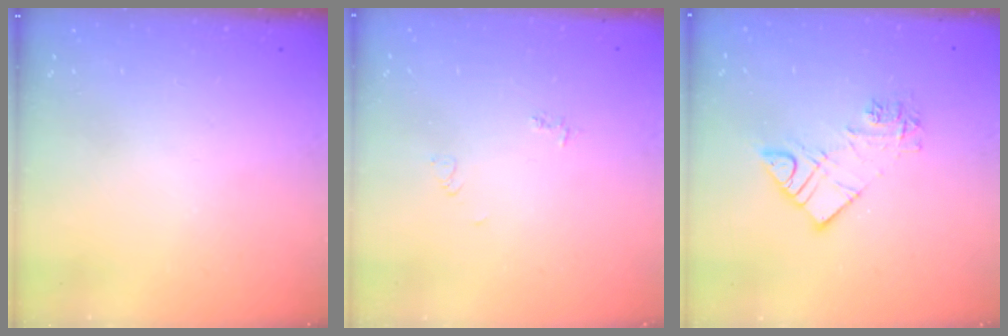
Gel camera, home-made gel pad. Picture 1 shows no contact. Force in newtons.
{"total": 3.9, "press": 3.8, "slide": 0.5}
{"total": 10.5, "press": 10.4, "slide": 1.1}